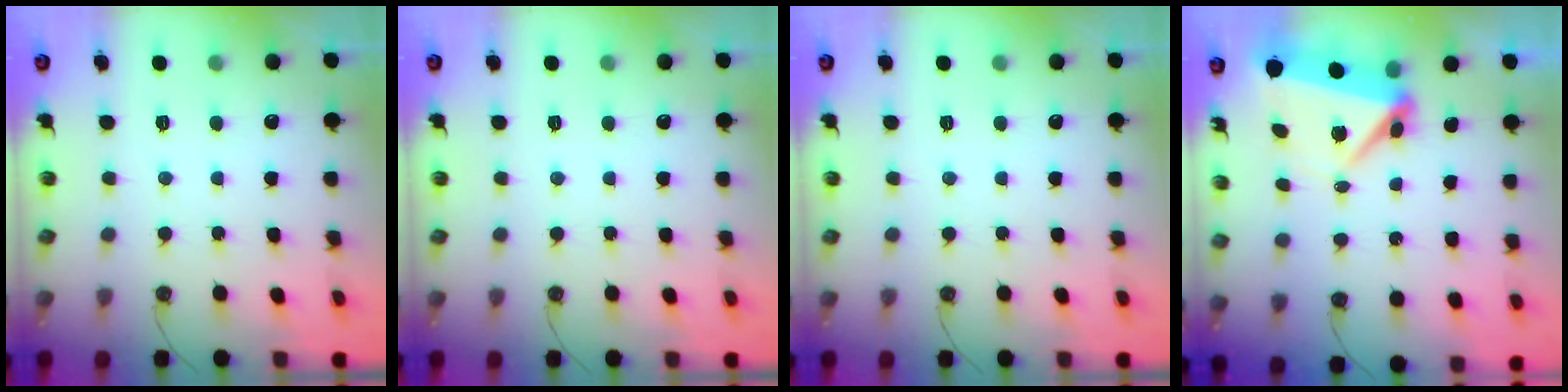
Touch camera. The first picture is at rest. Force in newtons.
{"total": 0.0}
{"total": 0.0}
{"total": 7.8, "press": 7.7, "slide": 0.7}